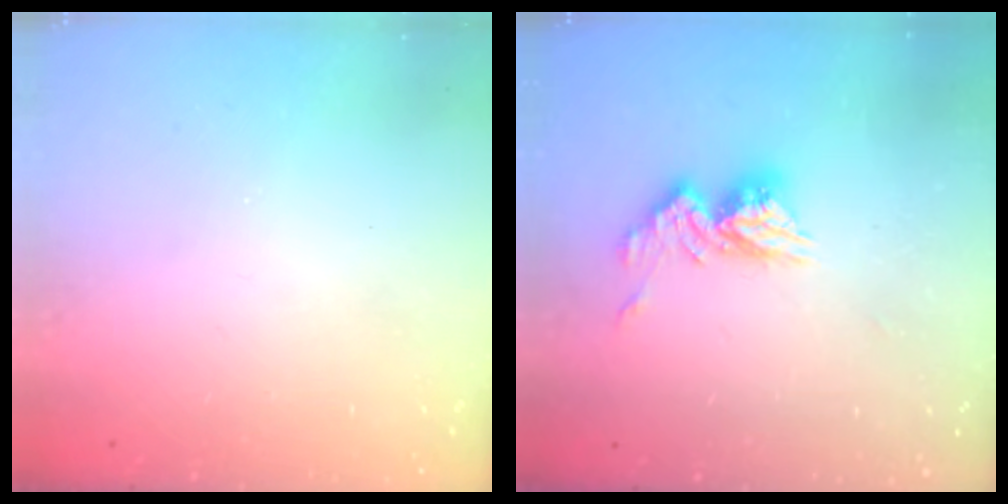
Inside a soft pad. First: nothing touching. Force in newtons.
{"total": 11.5, "press": 11.4, "slide": 1.1}